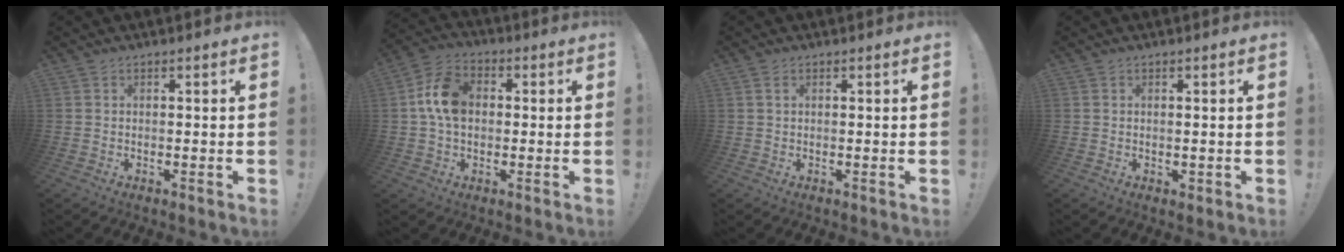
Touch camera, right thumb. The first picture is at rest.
{"total": 11.4, "force": [1.3, 8.1, 8.0], "torque": [-0.135, 0.014, 0.028]}
{"total": 1.3, "force": [0.5, 0.7, 1.0], "torque": [-0.012, -0.001, 0.008]}
{"total": 0.7, "force": [0.2, 0.5, 0.4], "torque": [-0.006, 0.001, 0.005]}